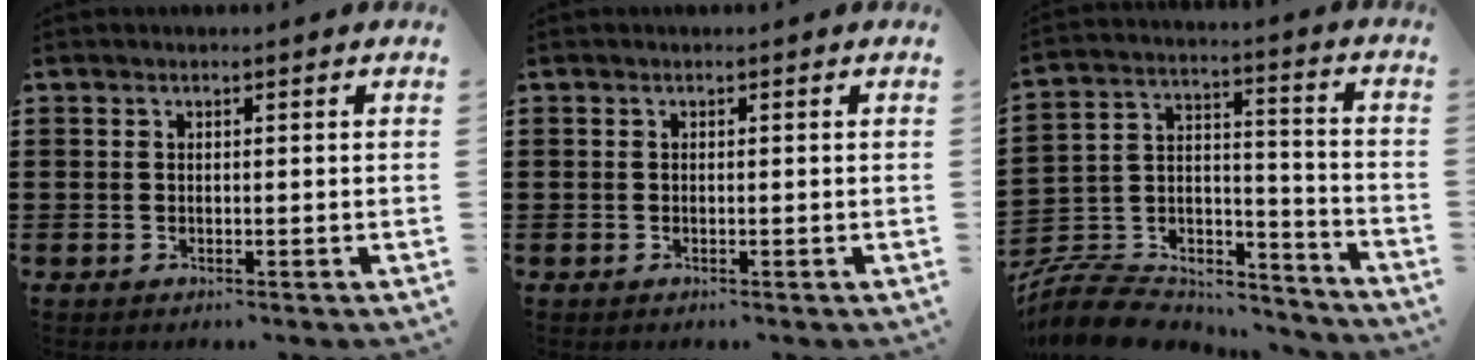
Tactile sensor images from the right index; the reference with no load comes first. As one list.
[{"total": 0.0}, {"total": 9.7, "force": [-8.7, 3.5, 2.4], "torque": [-0.057, 0.015, -0.170]}]